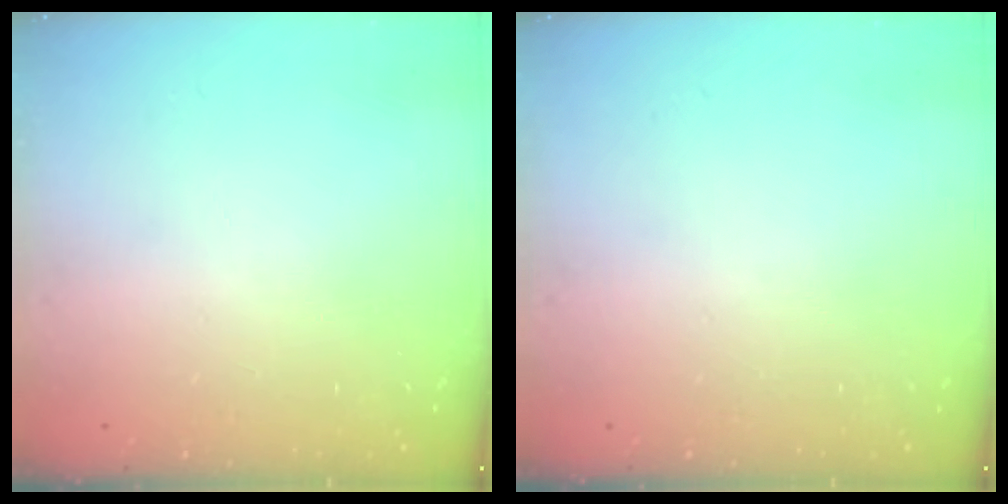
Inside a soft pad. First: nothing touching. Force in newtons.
{"total": 0.0}